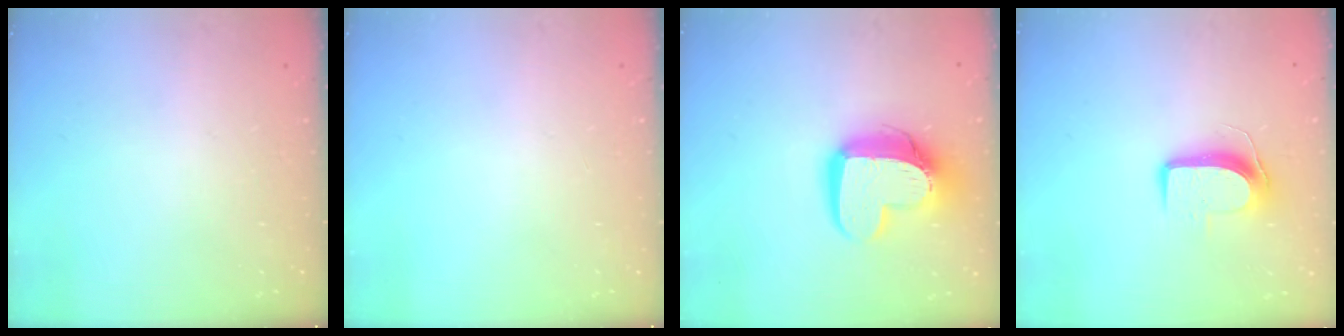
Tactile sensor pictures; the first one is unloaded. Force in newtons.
{"total": 0.0}
{"total": 14.9, "press": 14.8, "slide": 1.4}
{"total": 9.2, "press": 9.1, "slide": 0.9}